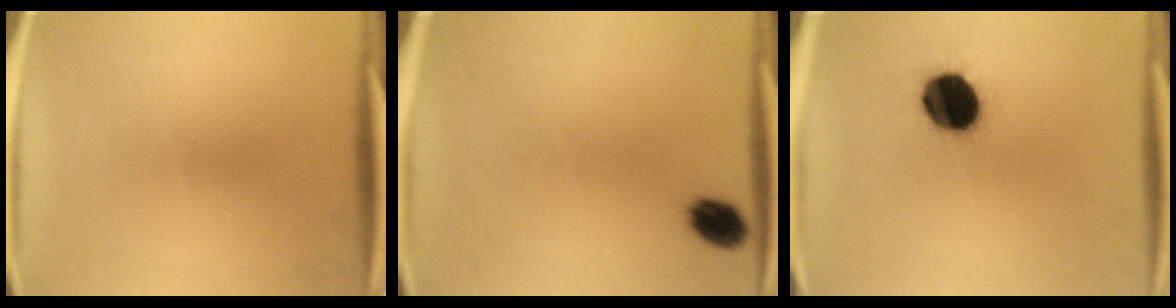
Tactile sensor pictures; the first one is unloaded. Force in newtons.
{"total": 4.6}
{"total": 13.4}